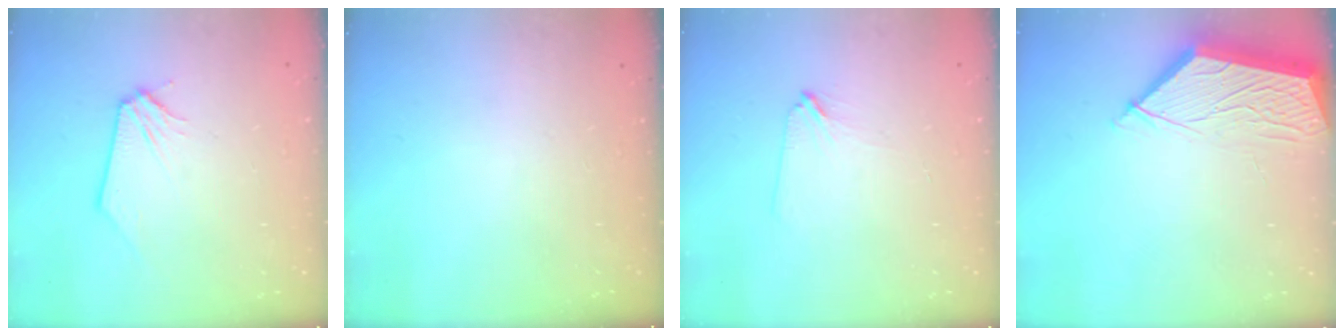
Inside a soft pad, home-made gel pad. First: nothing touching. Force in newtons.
{"total": 0.0}
{"total": 1.8, "press": 1.7, "slide": 0.4}
{"total": 5.4, "press": 5.4, "slide": 0.7}